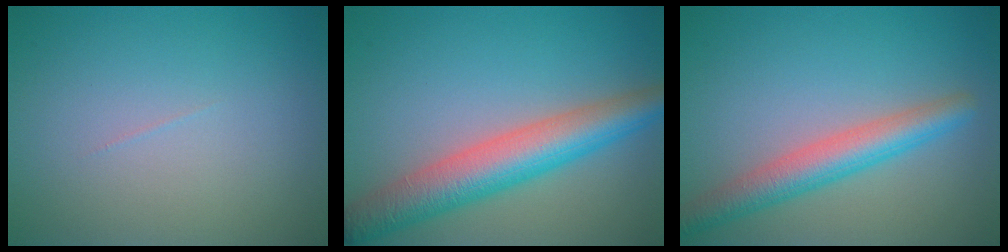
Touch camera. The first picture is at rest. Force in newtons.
{"total": 6.9, "press": 6.9, "slide": 0.2}
{"total": 4.5, "press": 4.5, "slide": 0.2}